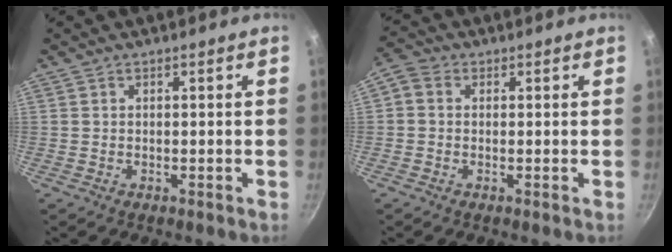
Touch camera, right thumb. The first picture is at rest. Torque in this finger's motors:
{"motor_torque": [0.54, 1.48, 0.66, -0.52, 0.08]}